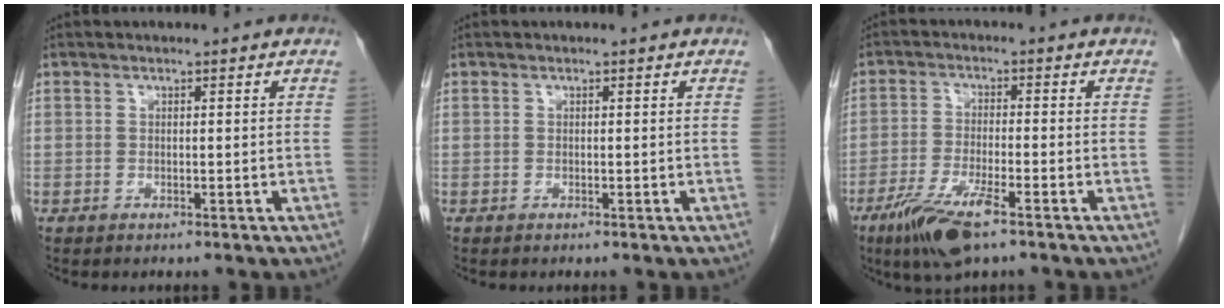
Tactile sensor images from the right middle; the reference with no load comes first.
{"total": 0.0}
{"total": 8.5, "force": [-5.2, 1.2, 6.6], "torque": [-0.133, -0.019, -0.094]}